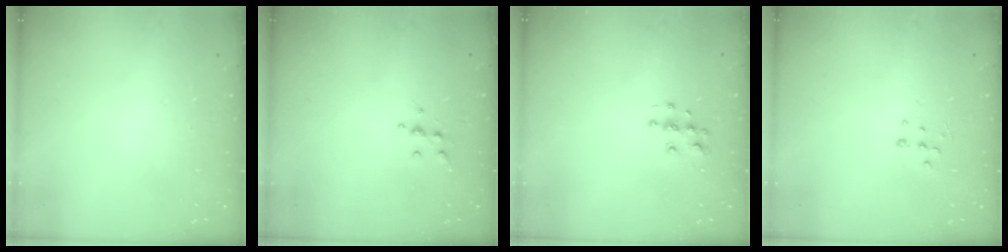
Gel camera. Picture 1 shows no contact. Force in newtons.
{"total": 5.0, "press": 4.8, "slide": 1.0}
{"total": 5.9, "press": 5.9, "slide": 0.1}
{"total": 5.2, "press": 5.2, "slide": 0.7}